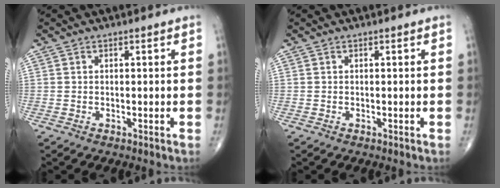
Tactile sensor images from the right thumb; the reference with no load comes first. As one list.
[{"total": 0.0}]